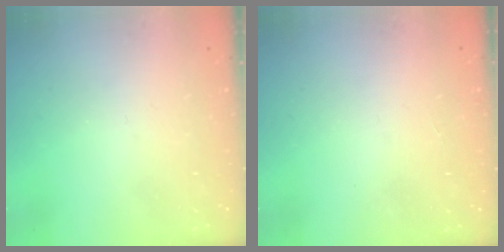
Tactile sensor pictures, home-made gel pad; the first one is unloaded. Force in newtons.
{"total": 6.7, "press": 6.7, "slide": 0.4}